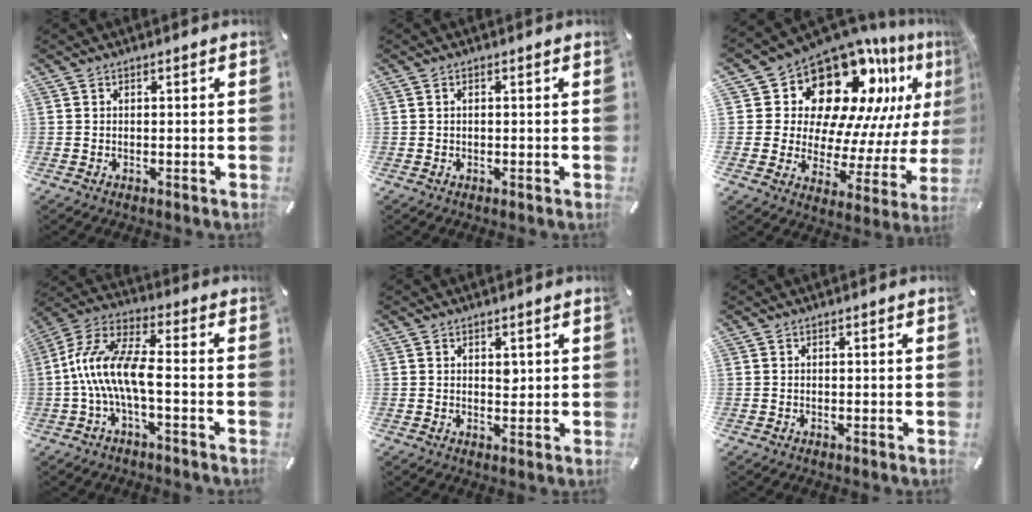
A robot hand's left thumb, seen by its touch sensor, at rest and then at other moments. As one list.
[{"total": 0.8, "force": [0.1, 0.4, 0.7], "torque": [-0.014, 0.003, 0.000]}, {"total": 19.4, "force": [13.6, 11.2, 8.3], "torque": [-0.124, -0.129, 0.244]}, {"total": 12.8, "force": [-2.7, 4.7, 11.5], "torque": [-0.236, 0.003, -0.050]}, {"total": 2.1, "force": [0.7, 1.5, 1.4], "torque": [-0.012, -0.004, 0.008]}, {"total": 0.0}]